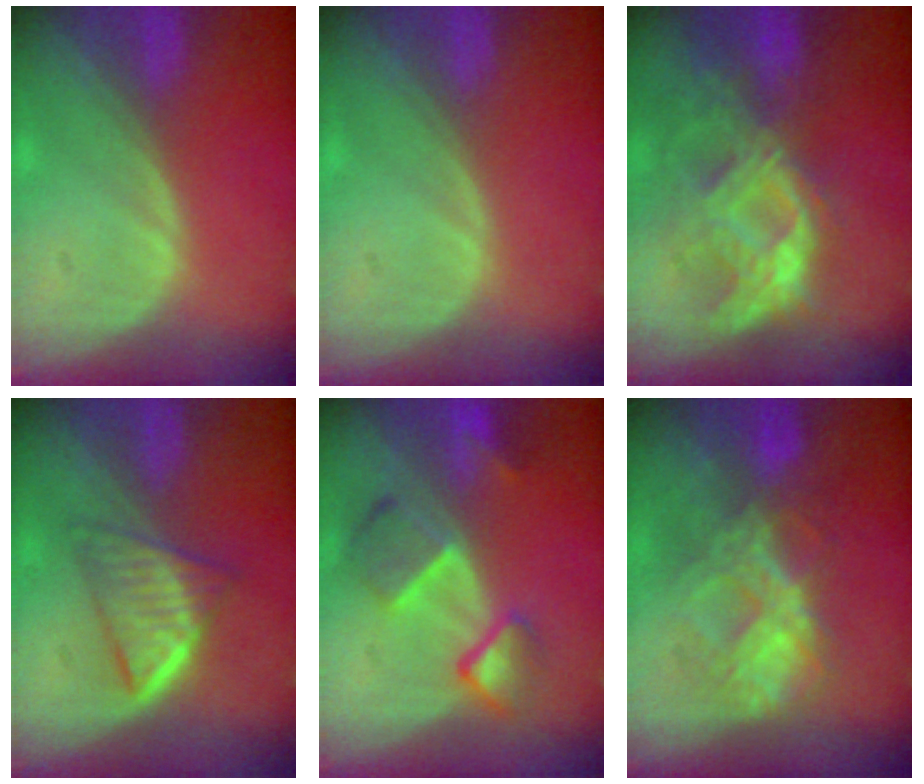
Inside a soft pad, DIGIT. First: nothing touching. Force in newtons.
{"total": 0.0}
{"total": 9.9, "press": 8.8, "slide": 4.5}
{"total": 6.6, "press": 5.5, "slide": 3.6}
{"total": 7.7, "press": 6.7, "slide": 3.7}
{"total": 8.0, "press": 7.4, "slide": 2.9}